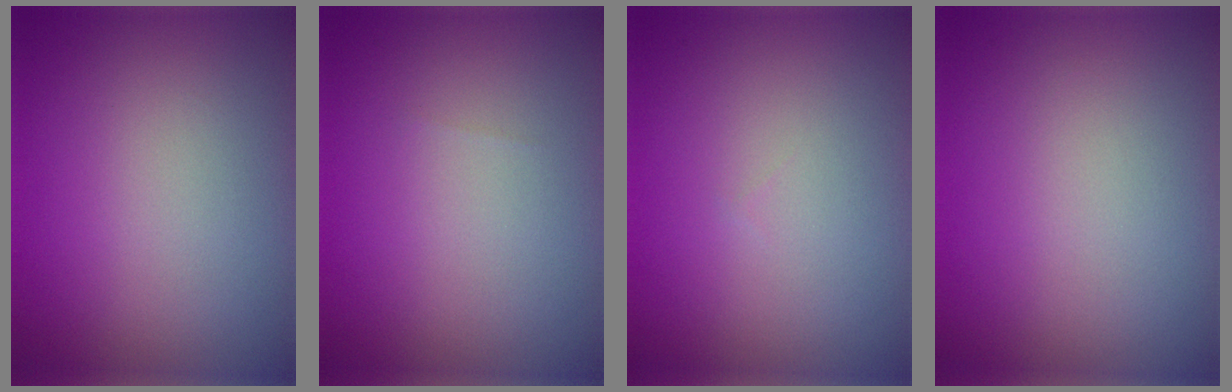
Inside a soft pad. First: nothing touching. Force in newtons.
{"total": 0.0}
{"total": 0.0}
{"total": 0.0}